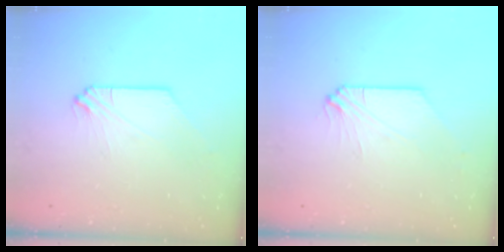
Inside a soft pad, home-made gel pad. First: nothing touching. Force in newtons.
{"total": 0.0}